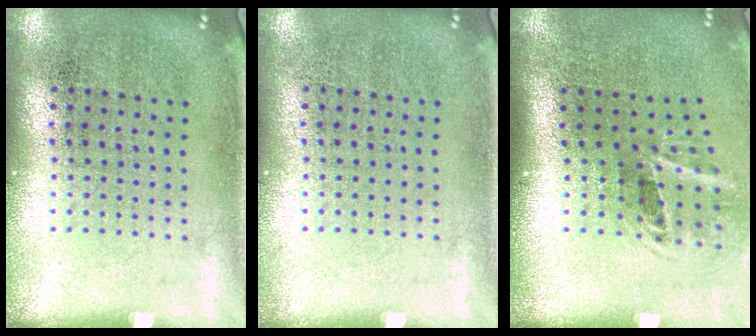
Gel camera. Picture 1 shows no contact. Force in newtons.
{"total": 0.0}
{"total": 2.0, "press": 1.2, "slide": 1.6}